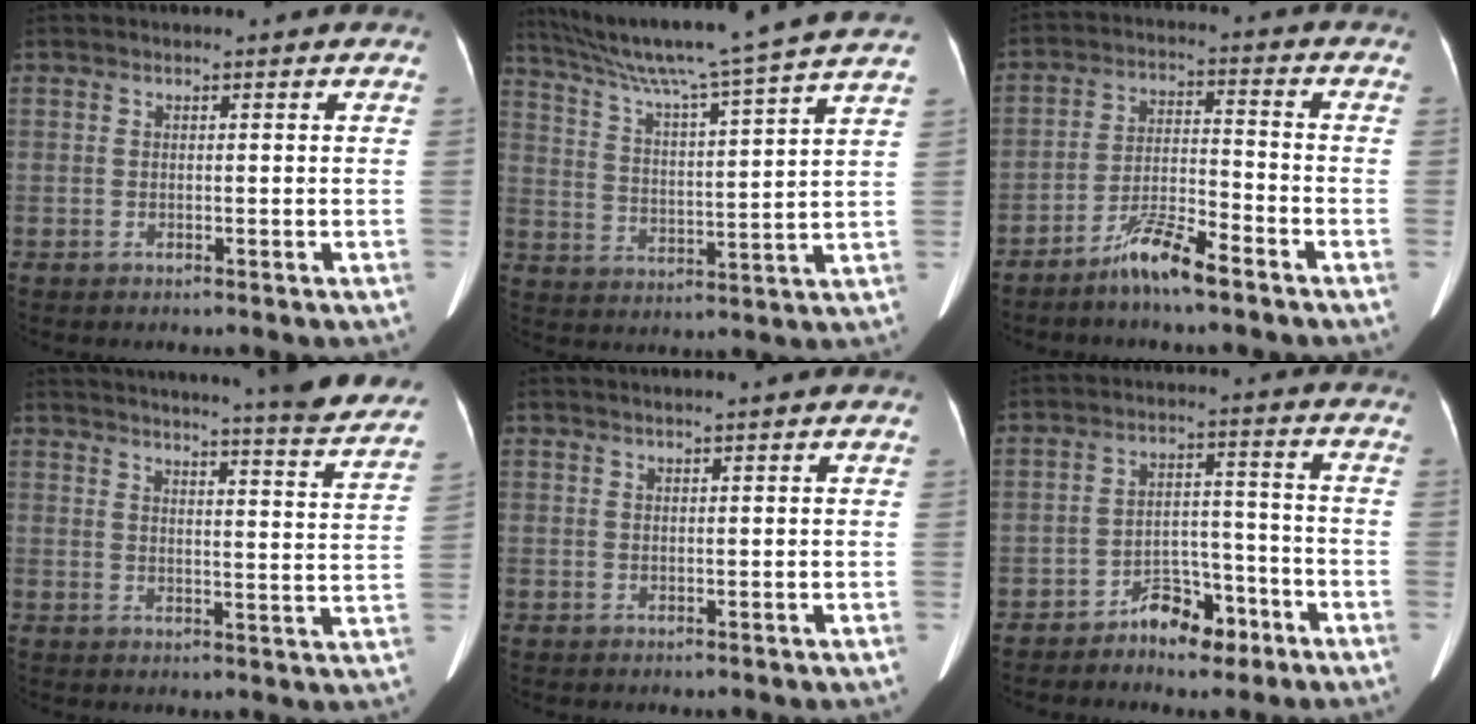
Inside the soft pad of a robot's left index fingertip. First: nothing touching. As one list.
[{"total": 20.1, "force": [16.9, -2.1, 10.7], "torque": [-0.188, -0.014, 0.248]}, {"total": 7.2, "force": [-5.8, 0.5, 4.3], "torque": [-0.089, -0.012, -0.112]}, {"total": 25.9, "force": [24.0, 0.5, 9.8], "torque": [-0.143, -0.079, 0.279]}, {"total": 0.7, "force": [0.3, -0.5, 0.4], "torque": [-0.005, 0.008, 0.016]}, {"total": 6.8, "force": [-5.0, 3.3, 3.2], "torque": [-0.052, 0.017, -0.081]}]